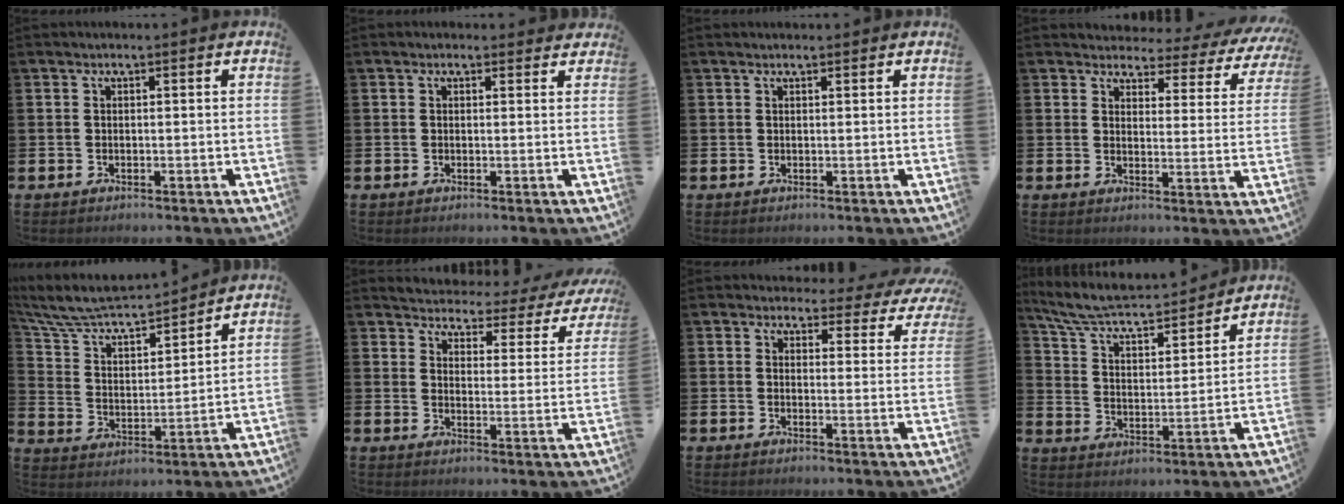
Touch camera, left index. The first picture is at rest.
{"total": 0.8, "force": [0.5, 0.6, 0.1], "torque": [0.004, 0.005, 0.007]}
{"total": 0.7, "force": [0.6, 0.1, 0.2], "torque": [0.006, -0.002, 0.010]}
{"total": 2.7, "force": [2.3, 1.3, 0.5], "torque": [-0.025, -0.028, 0.031]}
{"total": 7.7, "force": [7.3, 1.7, 2.0], "torque": [-0.079, -0.056, 0.125]}
{"total": 2.9, "force": [2.7, 1.0, 0.4], "torque": [-0.034, -0.029, 0.036]}
{"total": 2.8, "force": [2.4, 1.5, 0.3], "torque": [-0.014, -0.023, 0.034]}
{"total": 7.3, "force": [6.8, 1.6, 2.3], "torque": [-0.082, -0.051, 0.114]}